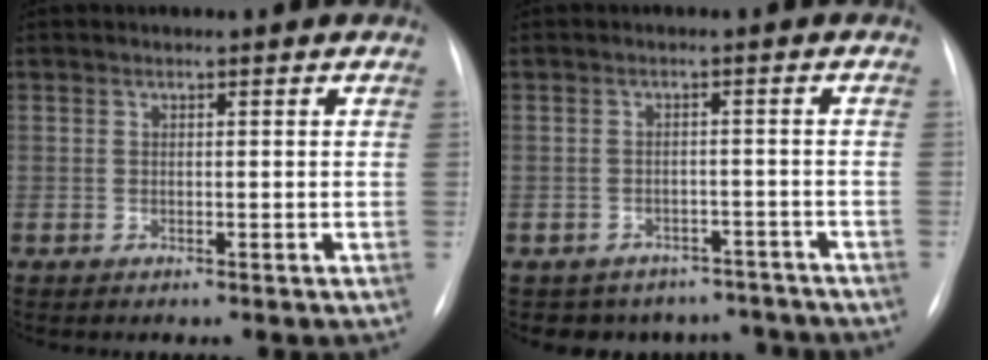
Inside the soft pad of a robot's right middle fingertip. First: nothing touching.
{"total": 8.3, "force": [-7.1, 4.4, 0.1], "torque": [0.013, 0.024, -0.077]}